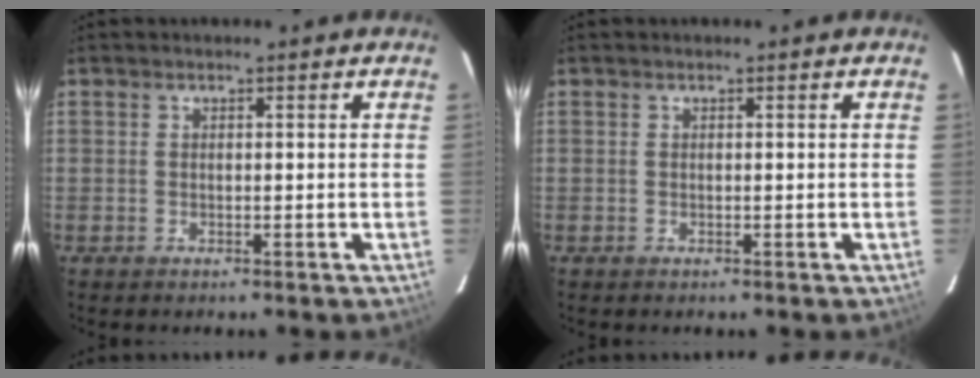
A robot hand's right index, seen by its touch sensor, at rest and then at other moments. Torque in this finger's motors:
{"motor_torque": [0.00, 0.00, 0.00, 0.00]}